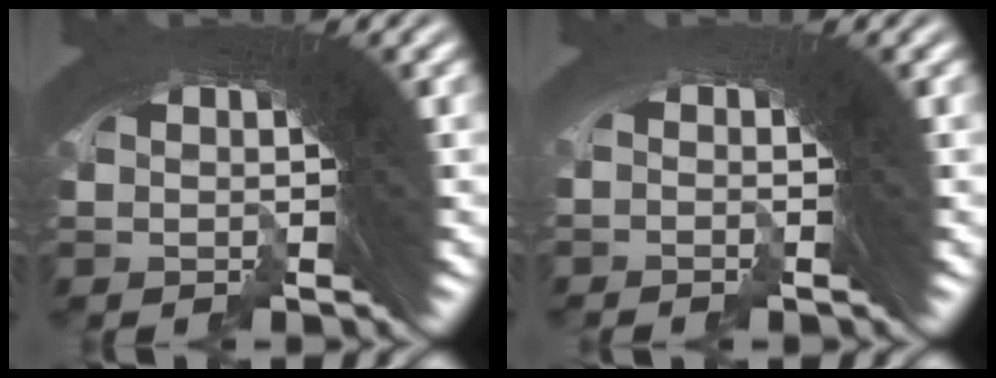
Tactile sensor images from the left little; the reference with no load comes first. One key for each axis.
{"total": 2.6, "fx": -0.9, "fy": -1.6, "fz": -1.9, "tx": 0.040, "ty": 0.001, "tz": -0.016}